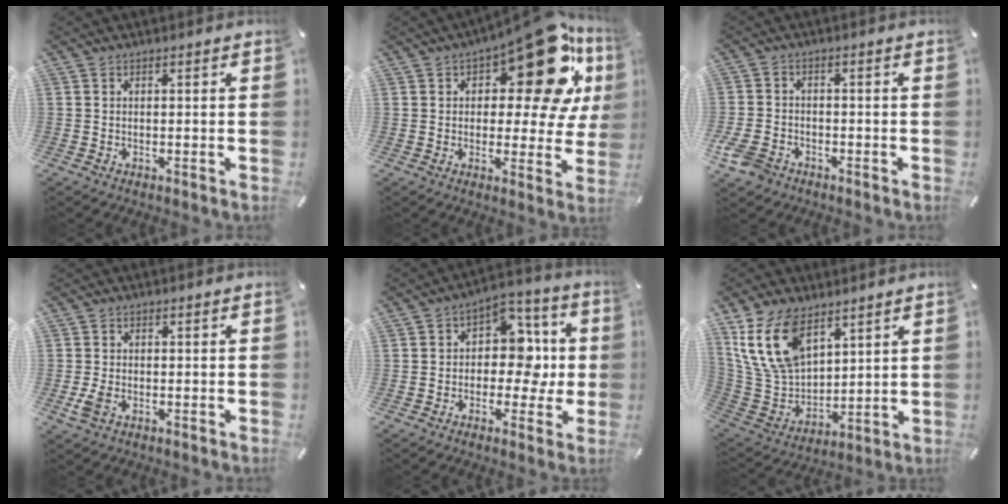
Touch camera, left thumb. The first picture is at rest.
{"total": 21.5, "force": [10.4, 9.7, 16.2], "torque": [-0.215, -0.065, 0.170]}
{"total": 5.2, "force": [-2.9, 3.6, 2.3], "torque": [-0.062, 0.010, -0.057]}
{"total": 2.8, "force": [-0.6, 2.0, 1.9], "torque": [-0.055, -0.005, -0.015]}
{"total": 10.7, "force": [-0.5, 8.4, 6.5], "torque": [-0.077, -0.001, -0.008]}
{"total": 15.9, "force": [9.1, 9.6, 8.8], "torque": [-0.230, -0.031, 0.172]}